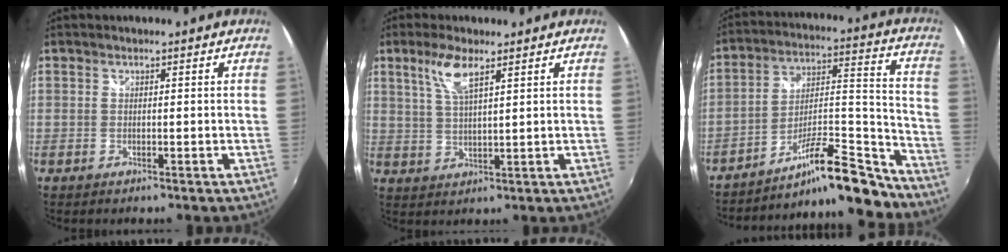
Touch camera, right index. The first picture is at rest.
{"total": 5.7, "force": [3.3, 1.3, 4.5], "torque": [-0.092, 0.002, 0.068]}
{"total": 17.5, "force": [-15.0, 3.3, 8.3], "torque": [-0.130, 0.027, -0.229]}